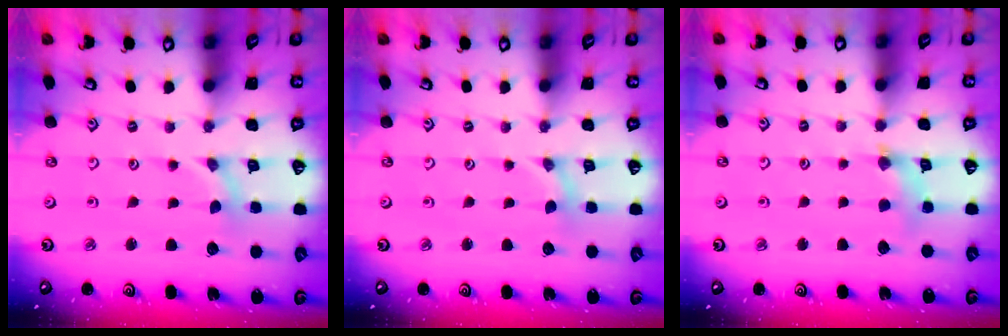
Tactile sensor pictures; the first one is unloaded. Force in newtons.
{"total": 0.0}
{"total": 5.0, "press": 5.0, "slide": 0.5}